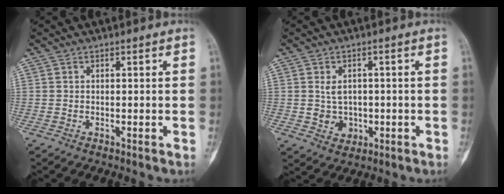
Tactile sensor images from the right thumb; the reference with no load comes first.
{"total": 5.0, "force": [0.0, 4.0, 2.9], "torque": [-0.026, -0.002, 0.010]}